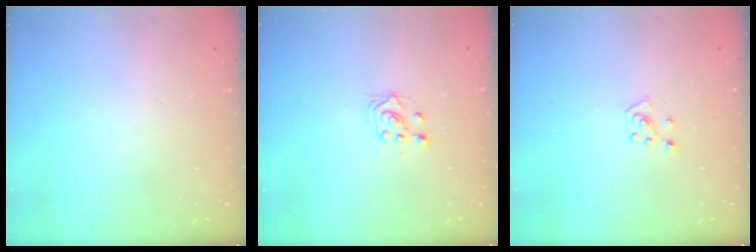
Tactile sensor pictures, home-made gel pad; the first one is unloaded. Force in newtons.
{"total": 3.2, "press": 3.1, "slide": 0.9}
{"total": 5.2, "press": 5.2, "slide": 0.5}